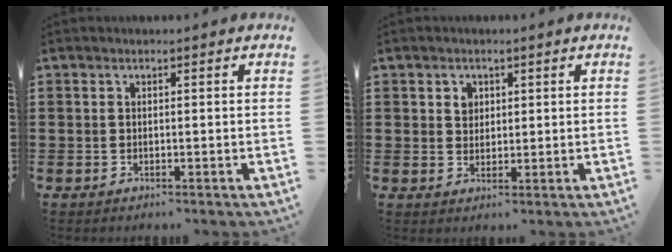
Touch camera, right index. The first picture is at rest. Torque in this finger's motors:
{"motor_torque": [0.00, 0.00, 0.03, 0.02]}